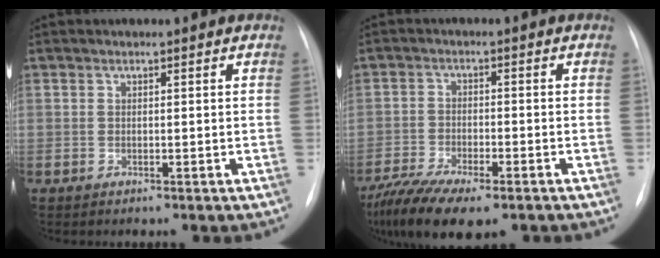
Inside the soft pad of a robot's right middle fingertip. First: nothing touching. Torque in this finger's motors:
{"motor_torque": [1.21, -0.93, 0.47, 0.14]}